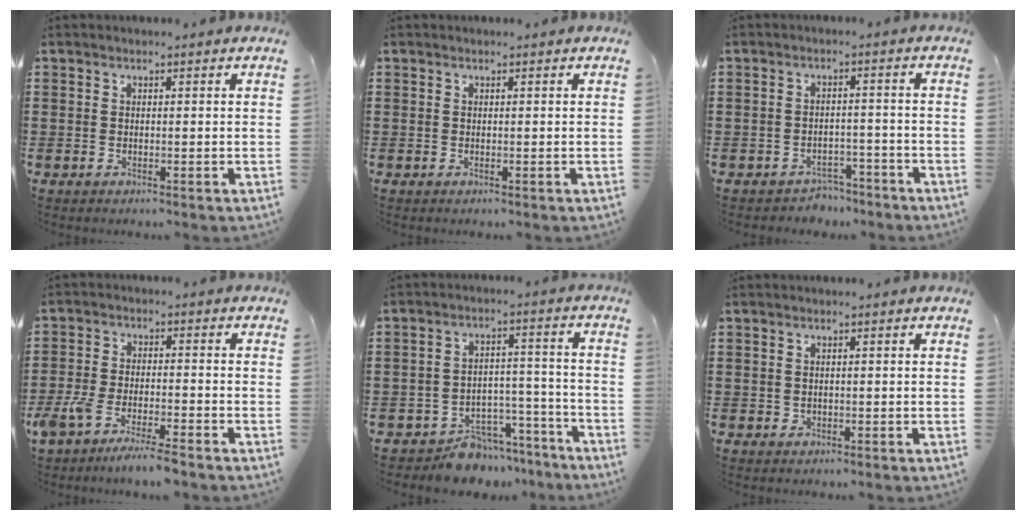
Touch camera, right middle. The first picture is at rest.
{"total": 0.0}
{"total": 2.9, "force": [-2.9, 0.7, -0.1], "torque": [-0.008, 0.002, -0.062]}
{"total": 5.8, "force": [-5.0, 0.1, 3.0], "torque": [-0.075, -0.018, -0.100]}
{"total": 6.7, "force": [-6.3, 2.1, 1.0], "torque": [-0.010, 0.027, -0.121]}
{"total": 0.6, "force": [0.1, 0.6, 0.2], "torque": [-0.005, 0.004, 0.001]}